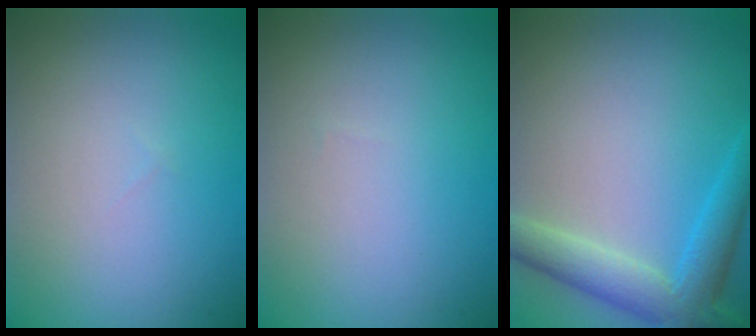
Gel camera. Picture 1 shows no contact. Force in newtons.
{"total": 0.0}
{"total": 5.1, "press": 5.1, "slide": 0.2}